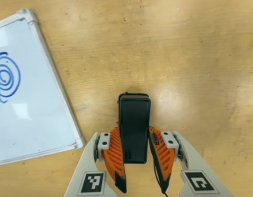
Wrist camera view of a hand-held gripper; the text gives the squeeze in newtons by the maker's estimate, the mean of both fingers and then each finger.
{"total": 5.4, "left": 3.6, "right": 7.2}